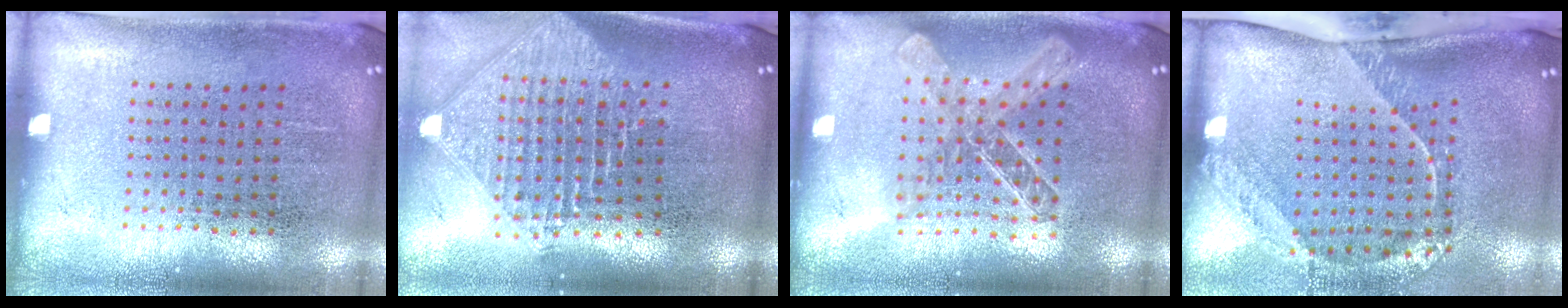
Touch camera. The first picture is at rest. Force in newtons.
{"total": 2.4, "press": 1.9, "slide": 1.5}
{"total": 1.9, "press": 1.6, "slide": 1.0}
{"total": 2.7, "press": 1.8, "slide": 2.0}